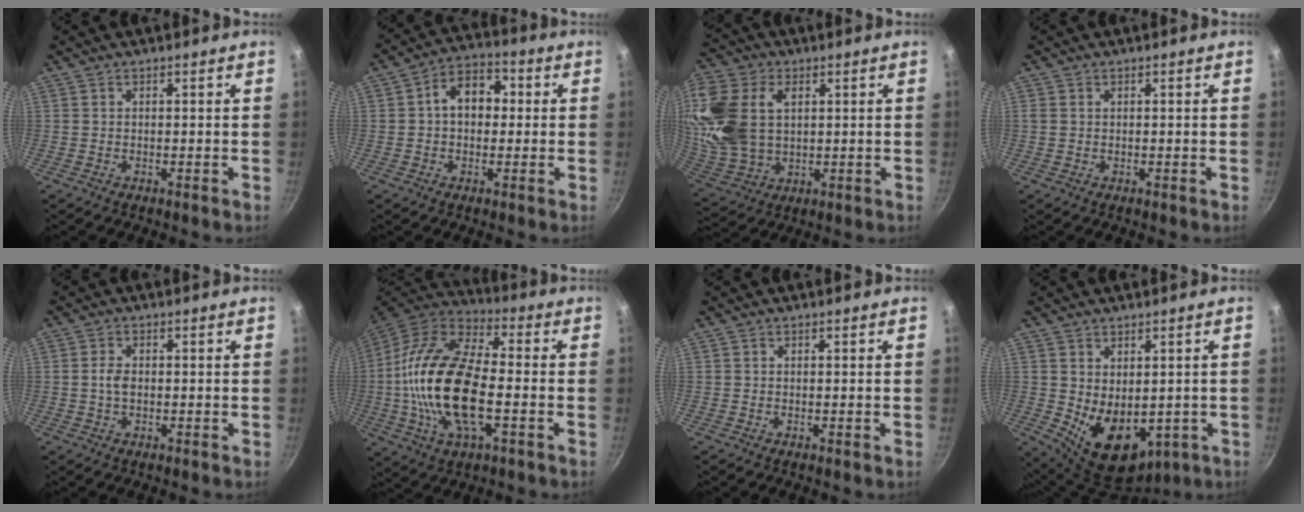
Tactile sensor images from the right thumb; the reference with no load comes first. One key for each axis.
{"total": 9.1, "fx": 0.9, "fy": 6.5, "fz": 6.2, "tx": -0.058, "ty": 0.024, "tz": 0.001}
{"total": 19.1, "fx": 4.4, "fy": 12.9, "fz": 13.4, "tx": -0.285, "ty": -0.011, "tz": 0.092}
{"total": 1.1, "fx": 0.3, "fy": 0.9, "fz": 0.5, "tx": -0.011, "ty": 0.003, "tz": 0.006}
{"total": 2.8, "fx": -0.1, "fy": 1.8, "fz": 2.1, "tx": -0.038, "ty": 0.008, "tz": -0.004}
{"total": 22.6, "fx": -3.0, "fy": 10.6, "fz": 19.8, "tx": -0.378, "ty": 0.027, "tz": -0.069}
{"total": 0.0}
{"total": 11.6, "fx": -0.8, "fy": 8.0, "fz": 8.4, "tx": -0.104, "ty": -0.026, "tz": 0.017}